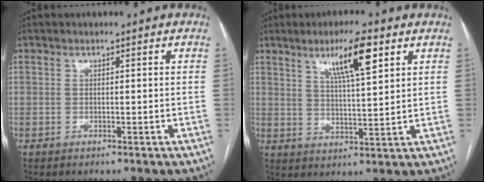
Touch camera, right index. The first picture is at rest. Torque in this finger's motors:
{"motor_torque": [0.51, 0.47, 0.19, 0.08]}